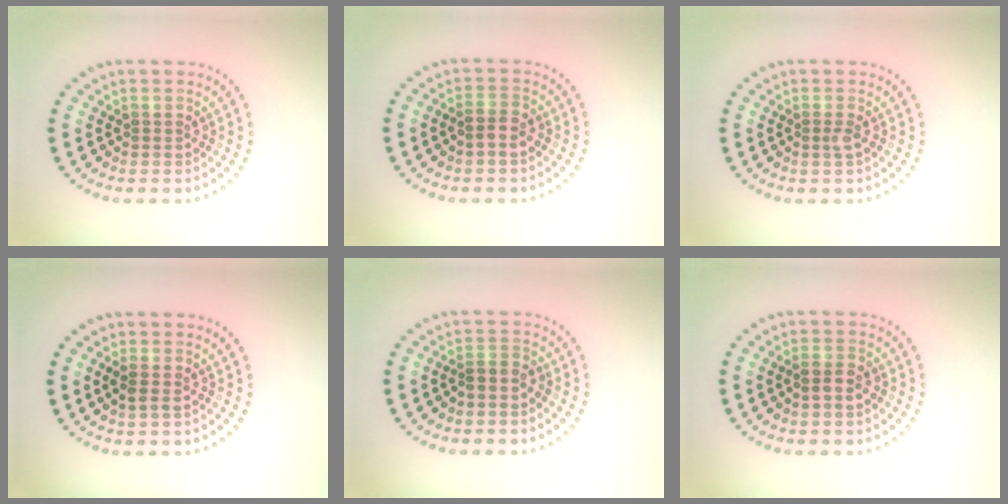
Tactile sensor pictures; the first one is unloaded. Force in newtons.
{"total": 1.7, "press": 1.6, "slide": 0.5}
{"total": 0.7, "press": 0.6, "slide": 0.5}
{"total": 1.1, "press": 1.1, "slide": 0.3}
{"total": 1.0, "press": 0.6, "slide": 0.8}
{"total": 1.6, "press": 1.6, "slide": 0.3}